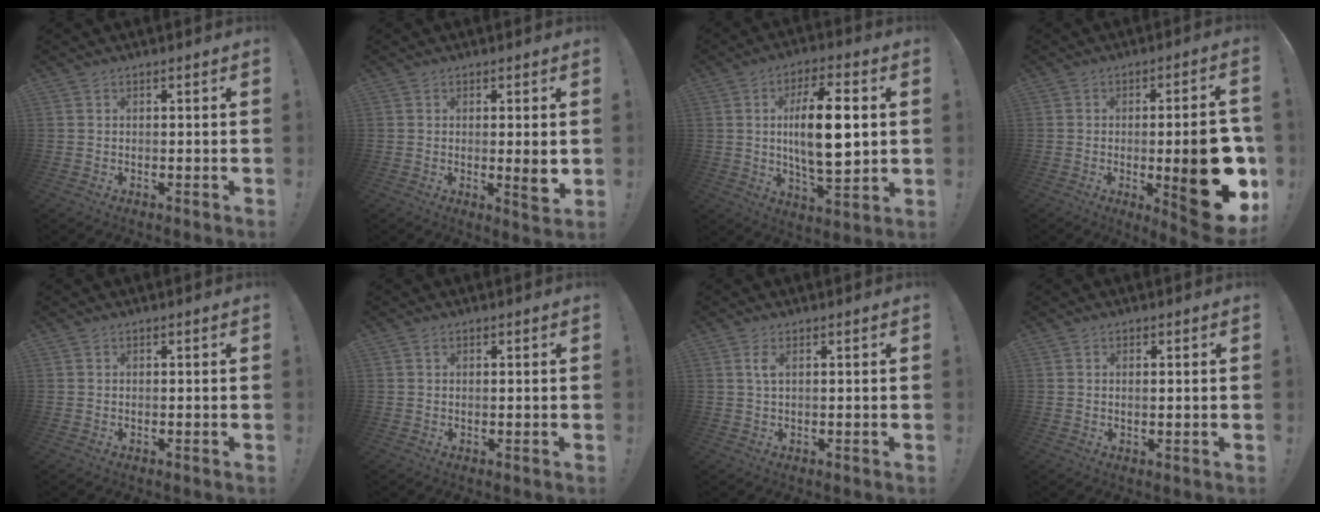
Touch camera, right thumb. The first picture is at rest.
{"total": 4.7, "force": [0.1, 0.3, 4.6], "torque": [-0.059, -0.015, 0.001]}
{"total": 16.3, "force": [1.9, 5.7, 15.2], "torque": [-0.268, -0.004, 0.018]}
{"total": 21.0, "force": [-3.9, 6.3, 19.7], "torque": [-0.248, 0.005, -0.044]}
{"total": 0.0}
{"total": 0.7, "force": [0.4, 0.2, 0.5], "torque": [-0.005, -0.001, 0.006]}
{"total": 2.4, "force": [0.8, 0.5, 2.2], "torque": [-0.041, 0.001, 0.011]}
{"total": 1.3, "force": [0.6, 0.0, 1.2], "torque": [-0.010, -0.005, 0.007]}